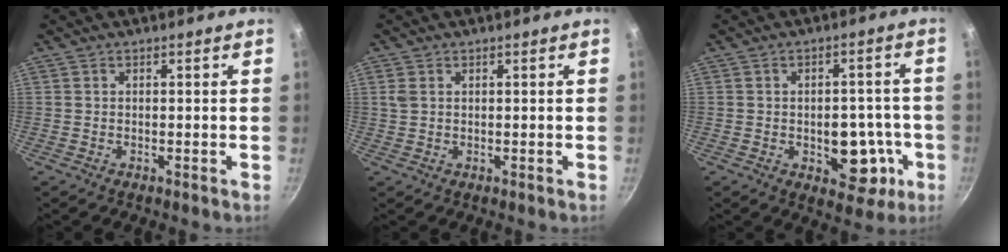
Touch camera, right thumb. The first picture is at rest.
{"total": 2.0, "force": [0.7, 1.4, 1.2], "torque": [-0.025, 0.003, 0.016]}
{"total": 10.5, "force": [-2.9, 6.6, 7.7], "torque": [-0.060, 0.019, -0.032]}